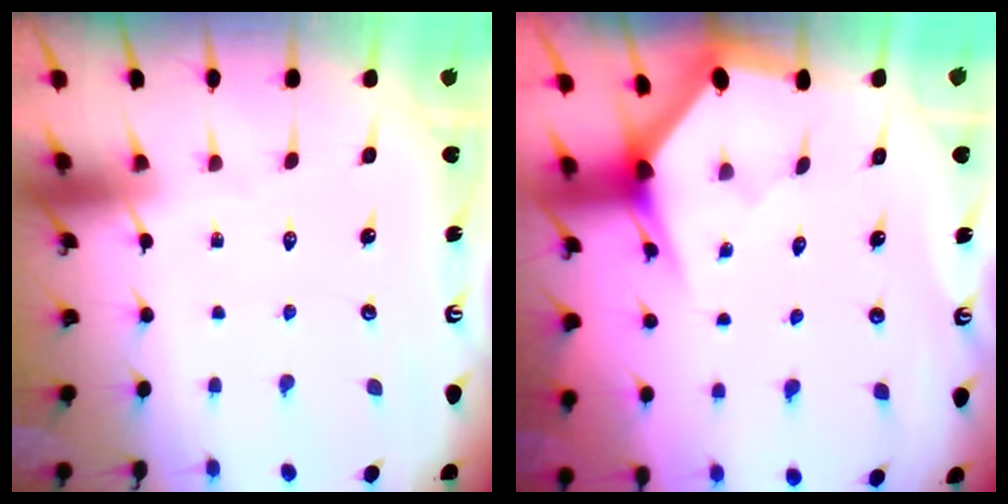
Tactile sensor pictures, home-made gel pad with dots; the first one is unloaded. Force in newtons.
{"total": 2.9, "press": 2.9, "slide": 0.1}